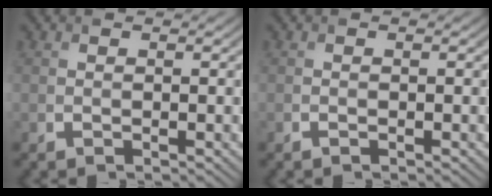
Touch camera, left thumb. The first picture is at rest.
{"total": 0.0}